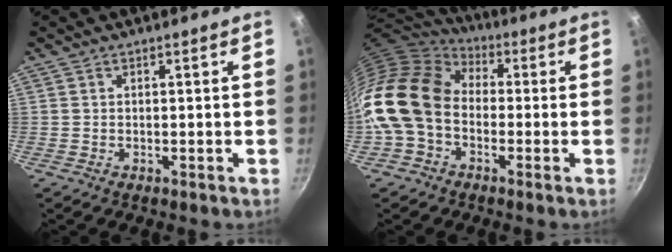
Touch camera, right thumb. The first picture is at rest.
{"total": 17.5, "force": [-0.9, 12.8, 11.9], "torque": [-0.210, 0.037, -0.034]}